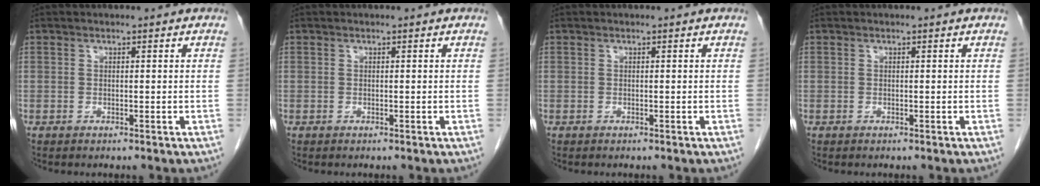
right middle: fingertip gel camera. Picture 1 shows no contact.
{"total": 0.0}
{"total": 0.0}
{"total": 0.0}